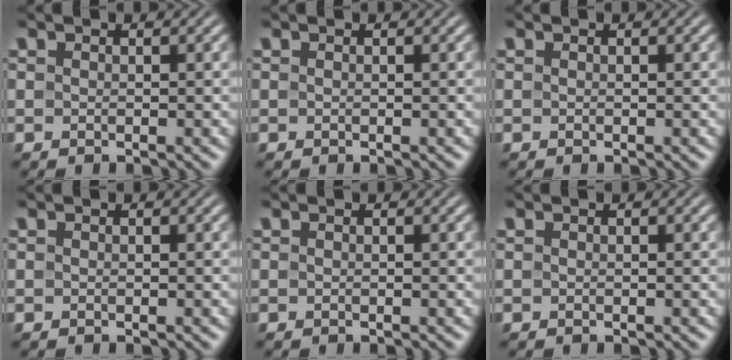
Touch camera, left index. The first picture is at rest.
{"total": 0.0}
{"total": 0.0}
{"total": 0.0}
{"total": 0.0}
{"total": 0.0}